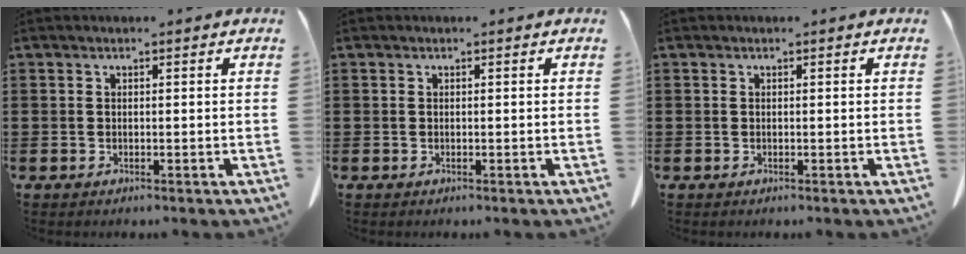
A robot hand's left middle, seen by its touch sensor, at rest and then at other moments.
{"total": 0.0}
{"total": 0.0}